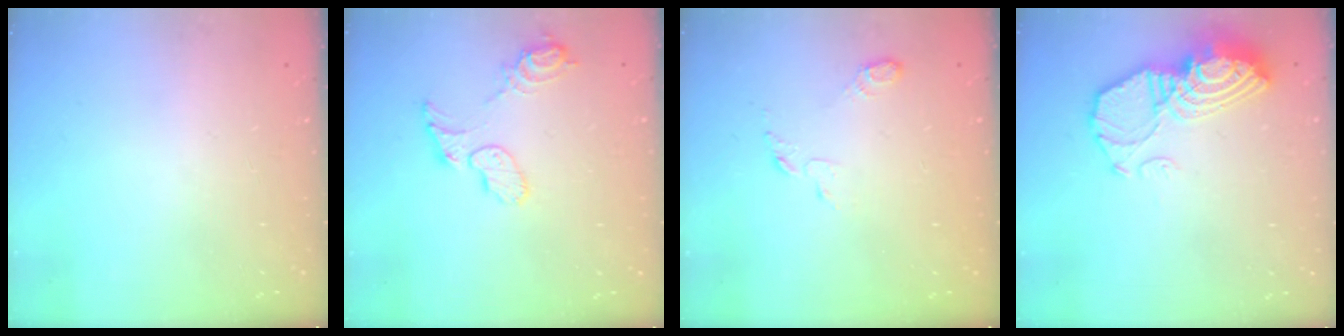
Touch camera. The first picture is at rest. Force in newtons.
{"total": 8.7, "press": 8.7, "slide": 0.7}
{"total": 4.6, "press": 4.6, "slide": 0.5}
{"total": 14.3, "press": 14.2, "slide": 1.4}